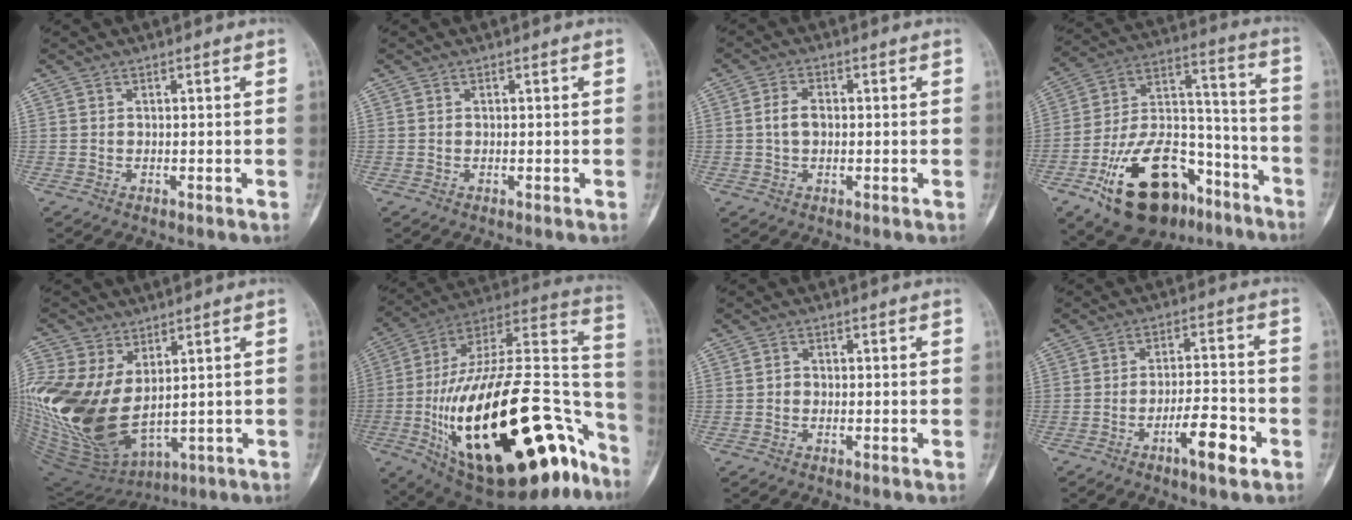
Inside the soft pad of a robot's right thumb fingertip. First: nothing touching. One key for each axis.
{"total": 0.0}
{"total": 3.5, "fx": 0.0, "fy": 2.3, "fz": 2.7, "tx": -0.051, "ty": 0.010, "tz": -0.005}
{"total": 25.8, "fx": -14.0, "fy": 14.3, "fz": 16.3, "tx": -0.285, "ty": 0.081, "tz": -0.227}
{"total": 21.5, "fx": 2.7, "fy": 13.5, "fz": 16.5, "tx": -0.370, "ty": -0.032, "tz": 0.079}
{"total": 42.7, "fx": -17.3, "fy": 17.8, "fz": 34.8, "tx": -0.515, "ty": 0.063, "tz": -0.267}
{"total": 1.1, "fx": -0.3, "fy": 1.0, "fz": 0.5, "tx": 0.002, "ty": 0.004, "tz": -0.008}
{"total": 6.5, "fx": -3.5, "fy": 1.8, "fz": 5.2, "tx": -0.077, "ty": 0.021, "tz": -0.055}